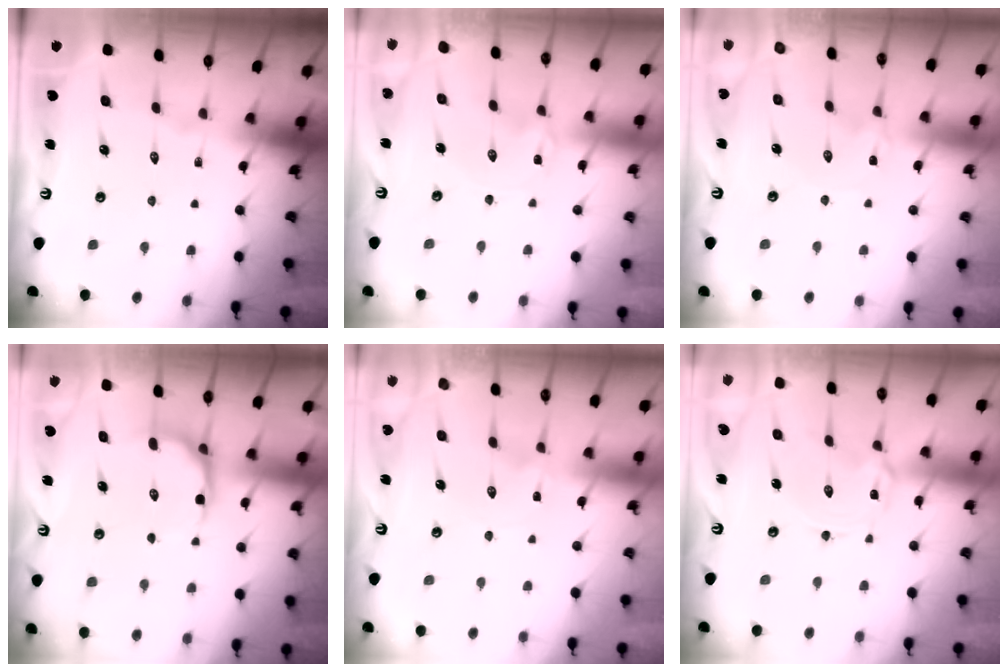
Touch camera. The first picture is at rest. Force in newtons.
{"total": 0.0}
{"total": 0.0}
{"total": 6.1, "press": 5.4, "slide": 2.9}
{"total": 0.9, "press": 0.9, "slide": 0.1}
{"total": 1.8, "press": 1.7, "slide": 0.1}